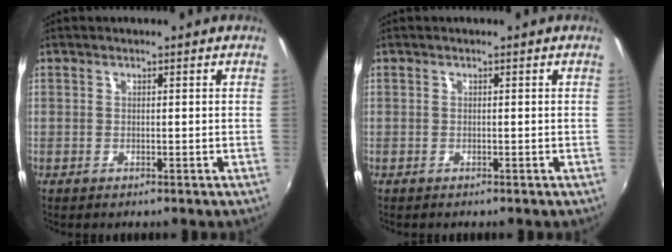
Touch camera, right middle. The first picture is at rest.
{"total": 0.0}